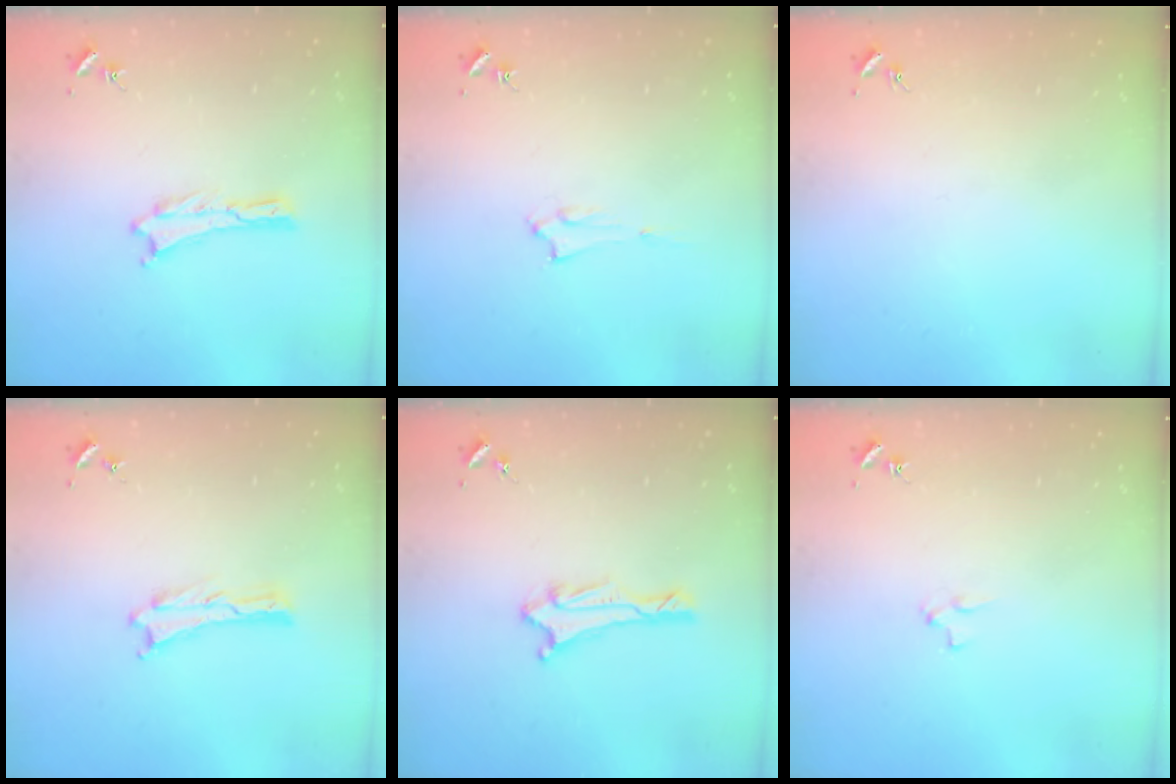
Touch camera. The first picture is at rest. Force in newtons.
{"total": 1.5, "press": 1.5, "slide": 0.2}
{"total": 0.0}
{"total": 0.0}
{"total": 2.0, "press": 1.8, "slide": 0.8}
{"total": 1.9, "press": 1.9, "slide": 0.2}